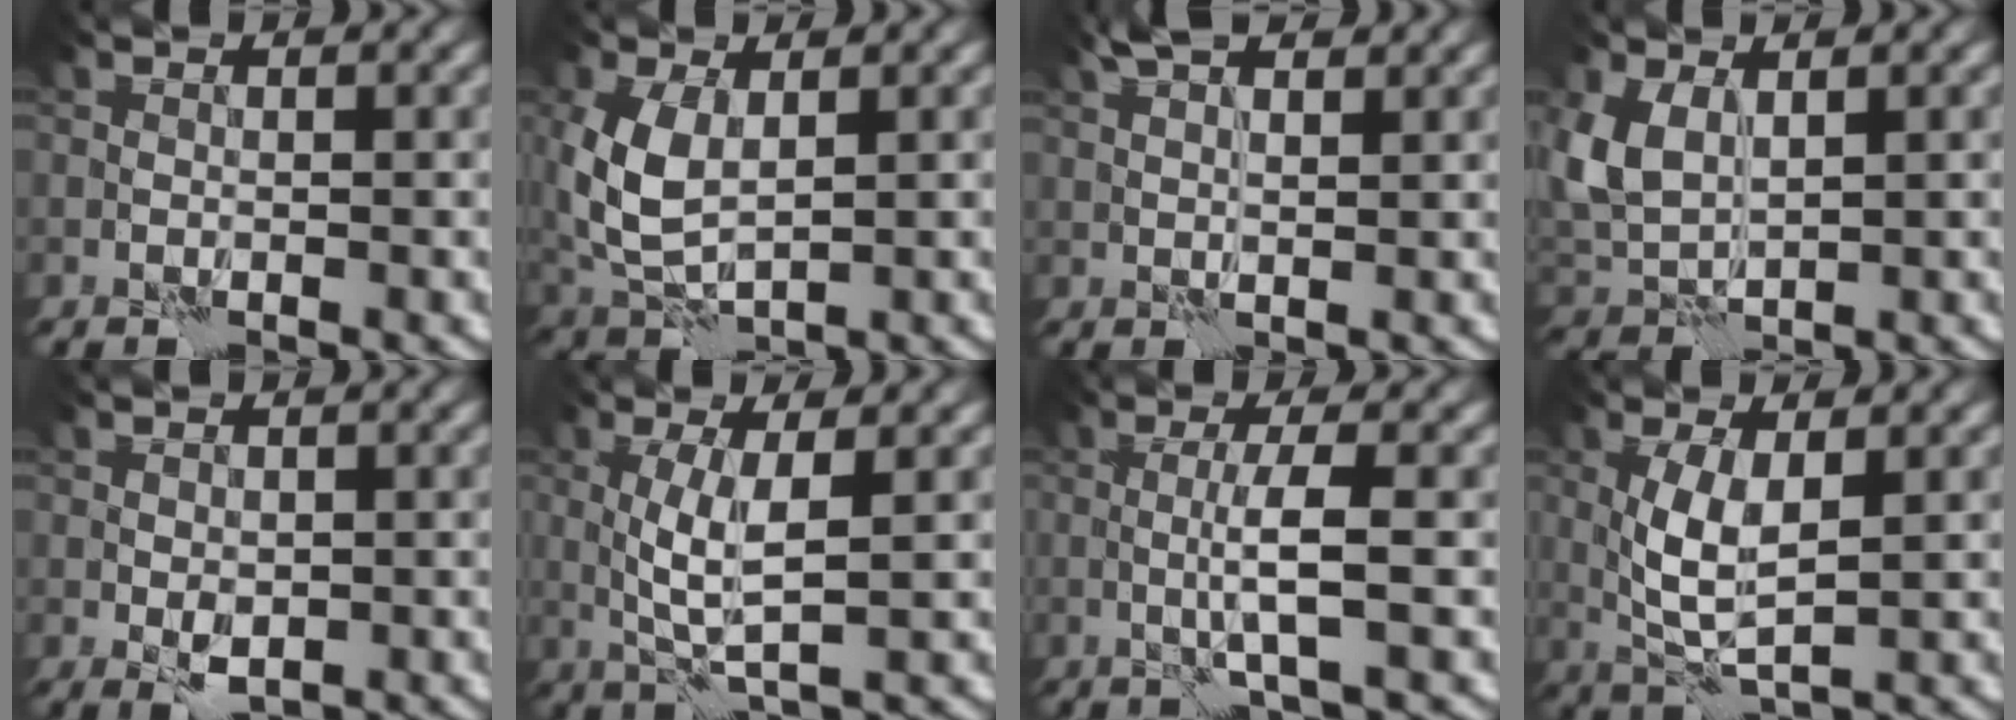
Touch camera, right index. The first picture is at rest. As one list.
[{"total": 5.5, "force": [1.3, 3.2, 4.3], "torque": [-0.113, -0.003, 0.030]}, {"total": 3.3, "force": [2.6, 0.6, 2.0], "torque": [-0.042, 0.006, 0.042]}, {"total": 3.9, "force": [1.7, 2.4, 2.6], "torque": [-0.072, -0.004, 0.037]}, {"total": 1.7, "force": [-0.1, 1.2, 1.2], "torque": [-0.016, -0.006, 0.002]}, {"total": 3.5, "force": [0.7, 0.5, 3.4], "torque": [-0.071, -0.002, 0.014]}, {"total": 3.1, "force": [0.2, 0.1, 3.1], "torque": [-0.053, -0.003, 0.002]}, {"total": 4.0, "force": [1.0, 1.3, 3.7], "torque": [-0.082, -0.003, 0.024]}]